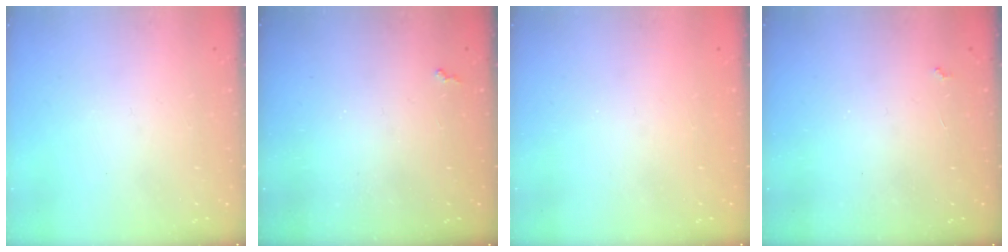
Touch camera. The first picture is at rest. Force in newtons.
{"total": 2.3, "press": 2.3, "slide": 0.5}
{"total": 0.8, "press": 0.8, "slide": 0.3}
{"total": 2.3, "press": 2.3, "slide": 0.4}